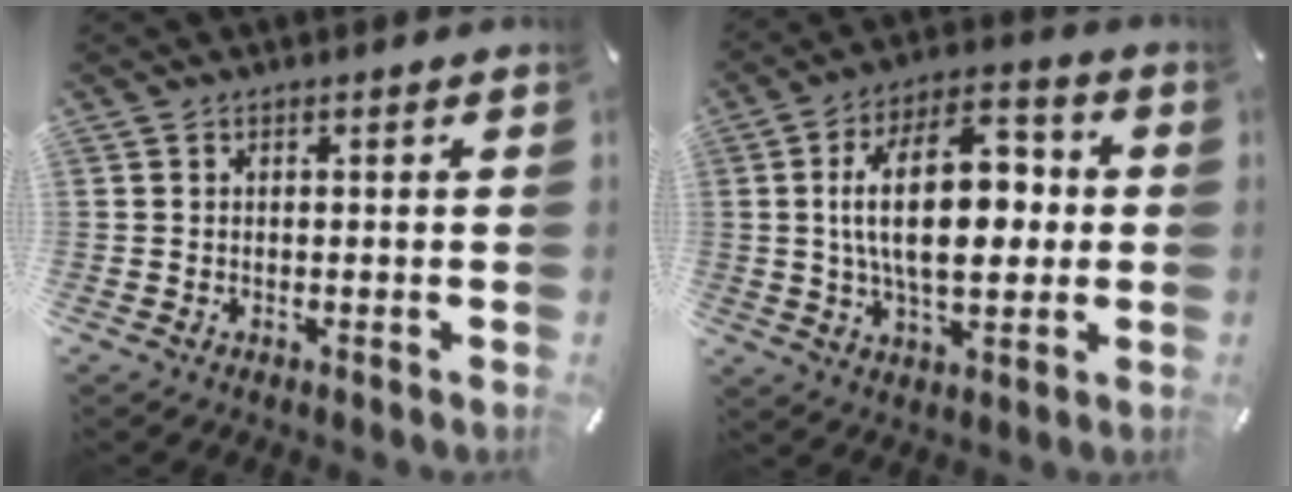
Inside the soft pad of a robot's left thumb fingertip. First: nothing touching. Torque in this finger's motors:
{"motor_torque": [2.37, 2.64, 1.29, -0.80, 0.61]}